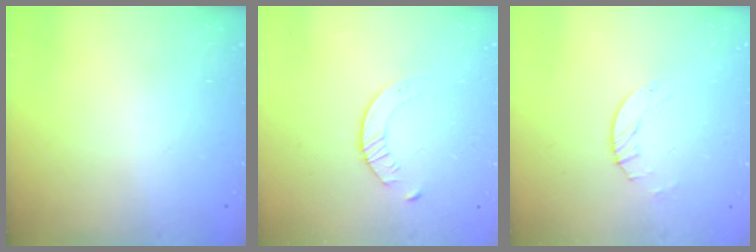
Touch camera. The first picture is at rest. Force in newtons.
{"total": 3.5, "press": 3.5, "slide": 0.4}
{"total": 2.6, "press": 2.6, "slide": 0.3}